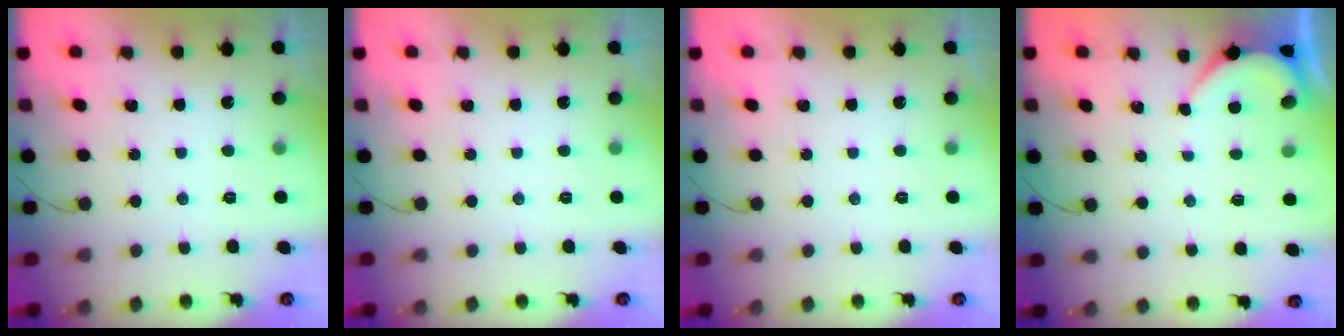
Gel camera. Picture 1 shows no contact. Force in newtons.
{"total": 0.0}
{"total": 0.0}
{"total": 1.9, "press": 1.9, "slide": 0.3}